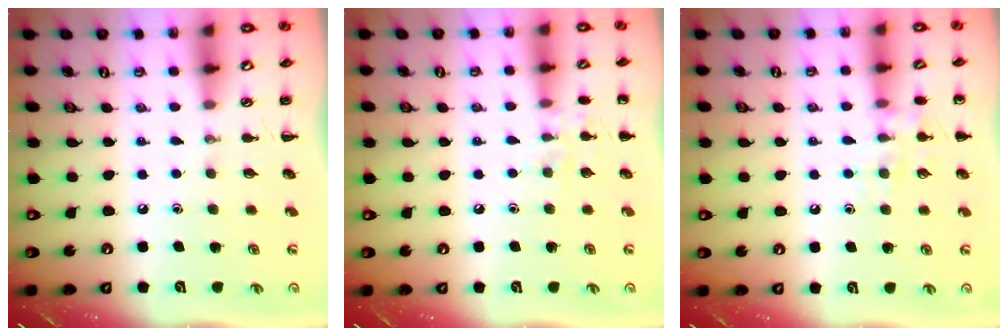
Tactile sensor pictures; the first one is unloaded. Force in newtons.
{"total": 7.7, "press": 7.4, "slide": 1.9}
{"total": 8.5, "press": 8.4, "slide": 1.0}